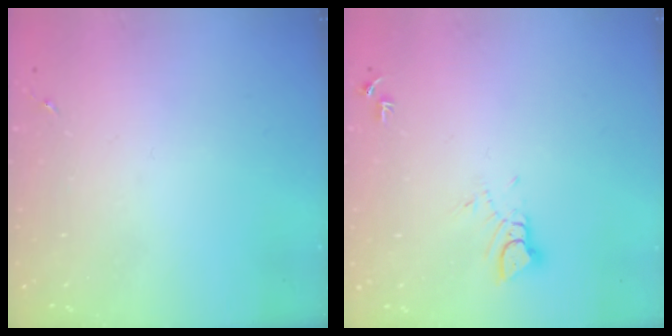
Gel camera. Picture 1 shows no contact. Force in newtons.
{"total": 3.8, "press": 3.8, "slide": 0.2}